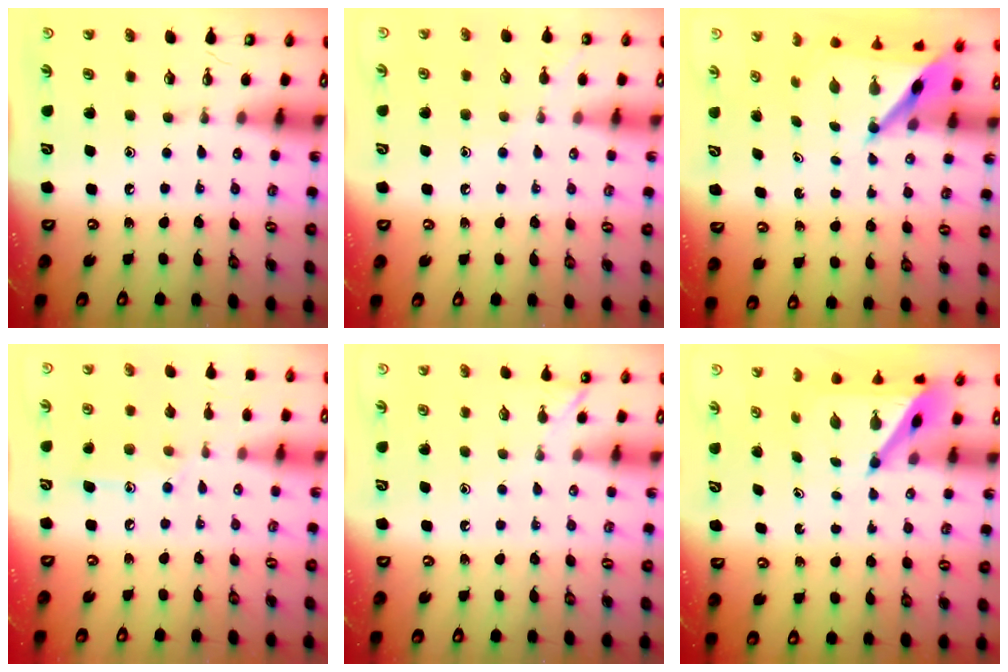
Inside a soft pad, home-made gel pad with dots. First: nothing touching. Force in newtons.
{"total": 5.9, "press": 5.9, "slide": 0.4}
{"total": 5.9, "press": 5.9, "slide": 0.2}
{"total": 9.7, "press": 9.7, "slide": 0.6}
{"total": 2.2, "press": 2.2, "slide": 0.3}
{"total": 5.8, "press": 5.8, "slide": 0.4}